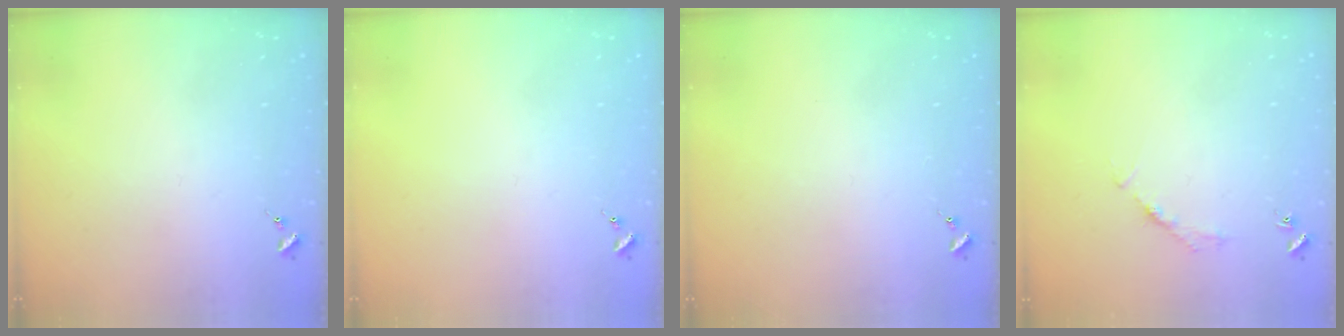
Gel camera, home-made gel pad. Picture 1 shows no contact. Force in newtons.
{"total": 0.0}
{"total": 0.0}
{"total": 2.7, "press": 2.7, "slide": 0.4}